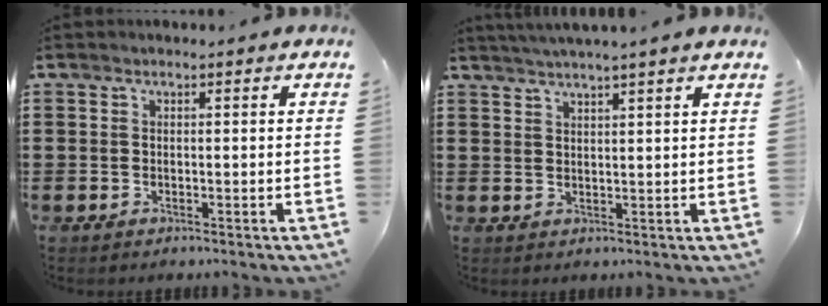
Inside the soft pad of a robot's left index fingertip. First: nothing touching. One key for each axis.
{"total": 2.5, "fx": 2.3, "fy": -0.8, "fz": 0.7, "tx": -0.017, "ty": -0.004, "tz": 0.043}